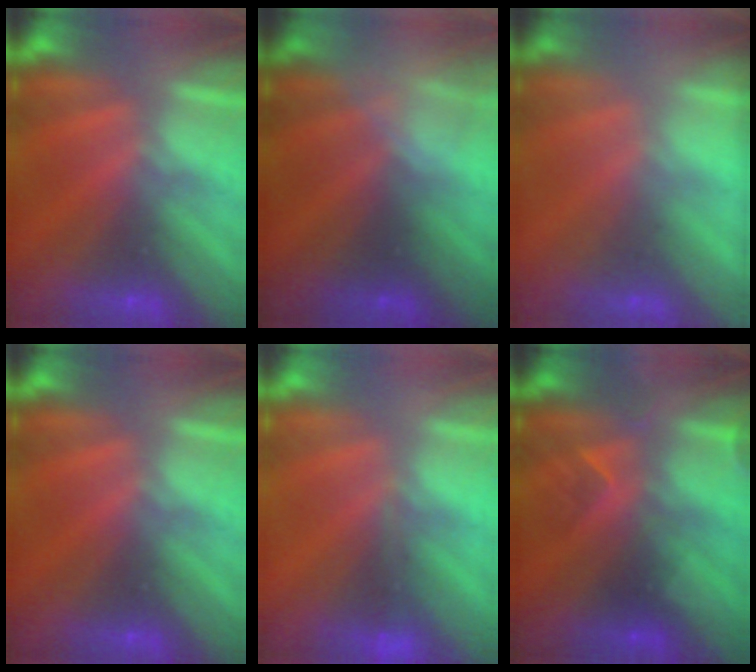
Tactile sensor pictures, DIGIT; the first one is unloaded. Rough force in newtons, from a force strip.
{"total": 2.4}
{"total": 1.6}
{"total": 0.0}
{"total": 1.8}
{"total": 2.4}